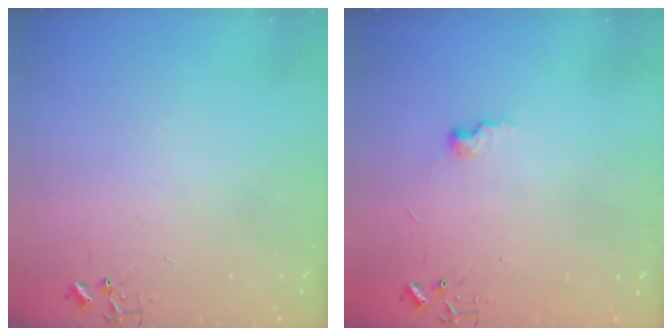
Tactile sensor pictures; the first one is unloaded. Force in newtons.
{"total": 7.0, "press": 7.0, "slide": 0.6}